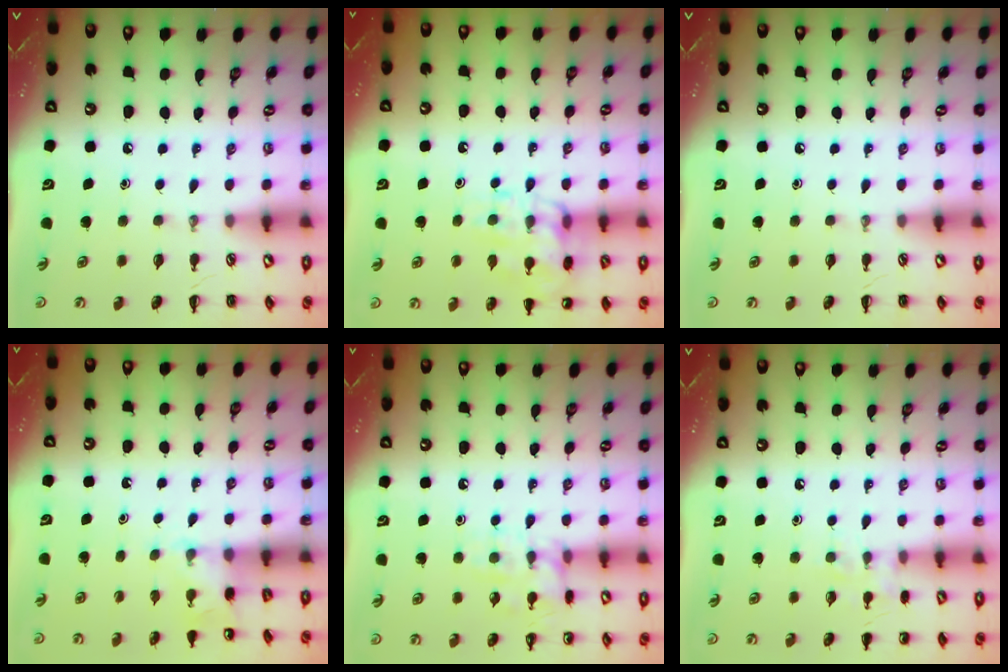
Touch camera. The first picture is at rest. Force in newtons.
{"total": 15.2, "press": 15.1, "slide": 1.9}
{"total": 0.0}
{"total": 4.9, "press": 4.8, "slide": 1.0}
{"total": 10.7, "press": 10.7, "slide": 0.8}
{"total": 6.8, "press": 6.7, "slide": 1.1}